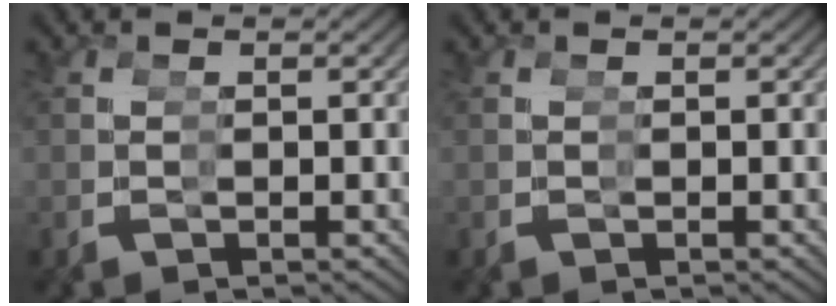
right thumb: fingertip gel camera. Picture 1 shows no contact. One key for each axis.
{"total": 1.1, "fx": 0.2, "fy": -1.0, "fz": -0.5, "tx": 0.015, "ty": -0.001, "tz": 0.007}